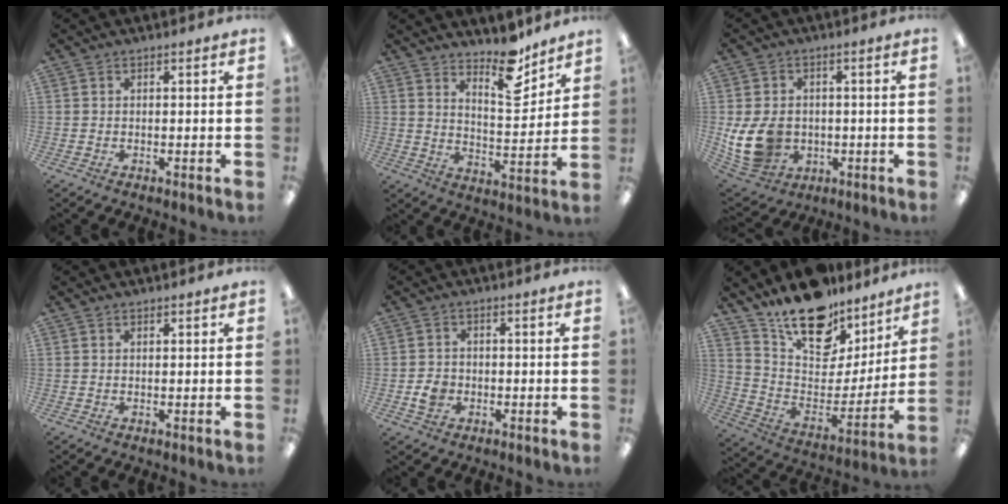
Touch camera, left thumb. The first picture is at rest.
{"total": 12.3, "force": [9.7, 4.4, 6.2], "torque": [-0.069, -0.073, 0.166]}
{"total": 11.8, "force": [-1.5, 9.5, 6.9], "torque": [-0.159, 0.003, -0.022]}
{"total": 0.6, "force": [0.5, 0.2, 0.2], "torque": [-0.004, 0.001, 0.010]}
{"total": 3.6, "force": [-0.9, 3.0, 1.7], "torque": [-0.019, 0.002, -0.015]}
{"total": 19.0, "force": [15.1, 9.2, 7.2], "torque": [-0.122, -0.113, 0.271]}